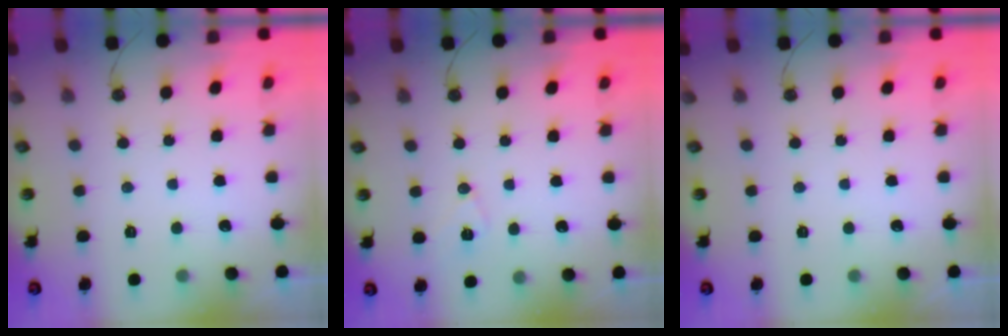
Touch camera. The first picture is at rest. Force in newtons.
{"total": 6.9, "press": 6.0, "slide": 3.5}
{"total": 0.0}